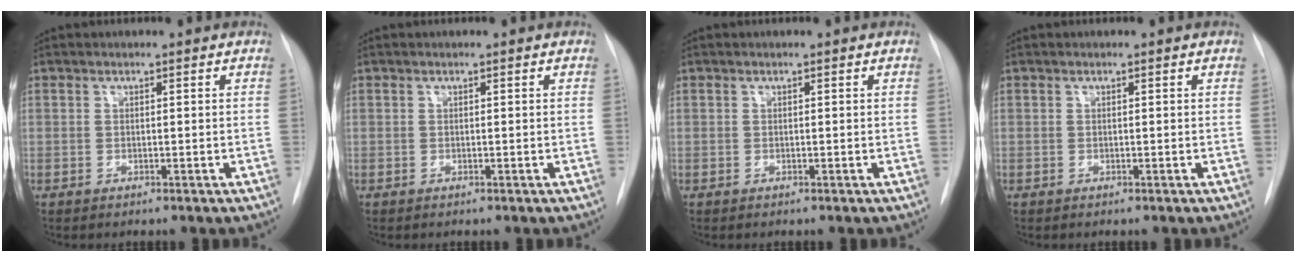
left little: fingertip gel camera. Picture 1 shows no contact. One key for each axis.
{"total": 0.0}
{"total": 0.0}
{"total": 0.0}